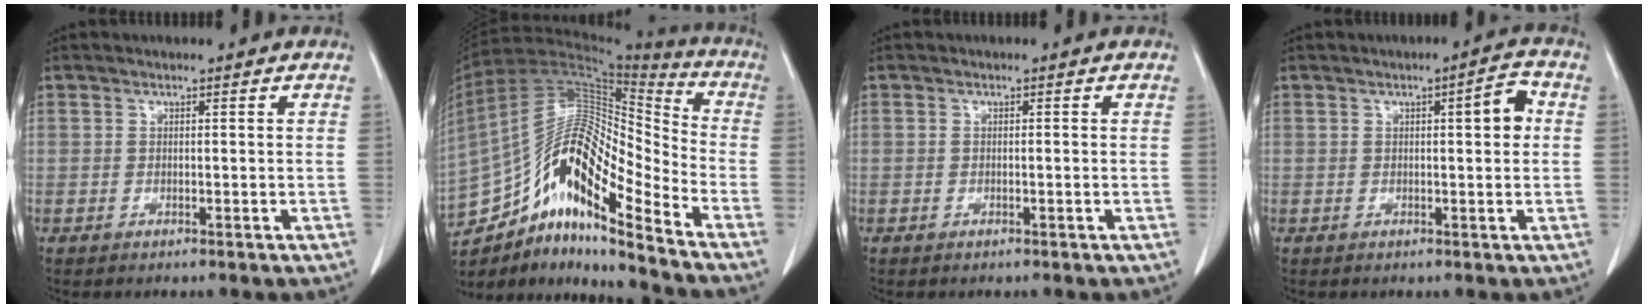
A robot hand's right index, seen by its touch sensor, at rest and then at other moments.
{"total": 19.5, "force": [-12.0, 4.2, 14.8], "torque": [-0.292, 0.032, -0.208]}
{"total": 0.0}
{"total": 4.0, "force": [0.7, 0.8, 3.9], "torque": [-0.055, 0.009, 0.005]}